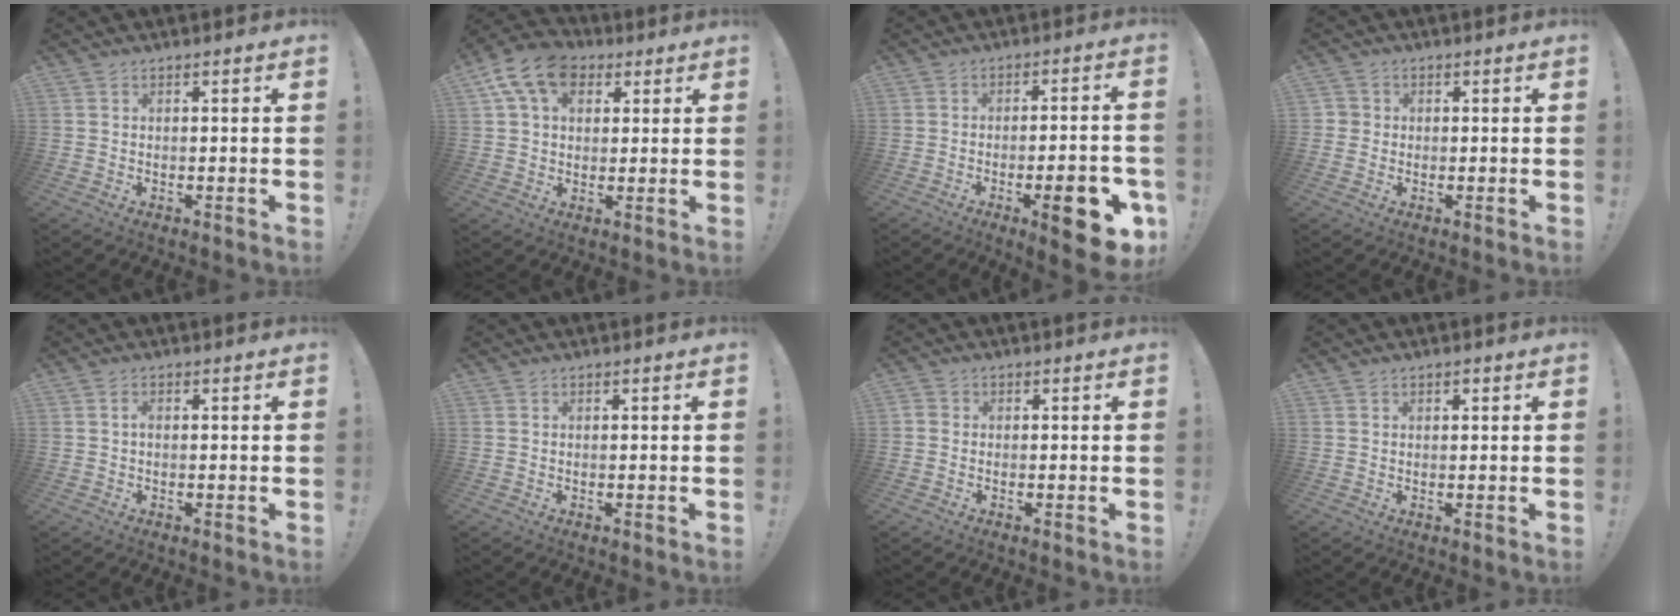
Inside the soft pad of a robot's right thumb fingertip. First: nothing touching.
{"total": 13.4, "force": [5.7, 9.2, 7.9], "torque": [-0.133, -0.017, 0.108]}
{"total": 13.5, "force": [-5.7, 3.7, 11.7], "torque": [-0.137, 0.020, -0.081]}
{"total": 2.2, "force": [-0.3, 2.1, 0.6], "torque": [-0.005, 0.003, -0.006]}
{"total": 0.8, "force": [-0.1, 0.6, 0.6], "torque": [-0.015, 0.006, -0.003]}
{"total": 0.0}
{"total": 1.2, "force": [-0.7, 0.9, 0.4], "torque": [-0.008, 0.005, -0.012]}
{"total": 0.8, "force": [0.5, 0.6, 0.3], "torque": [0.001, -0.001, 0.008]}